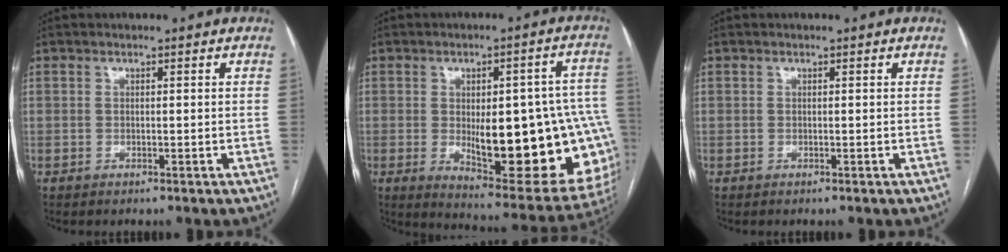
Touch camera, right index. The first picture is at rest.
{"total": 24.4, "force": [-3.4, 7.6, 22.9], "torque": [-0.213, 0.013, -0.014]}
{"total": 0.0}